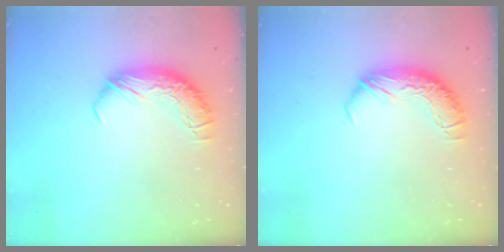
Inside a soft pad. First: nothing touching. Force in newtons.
{"total": 0.0}